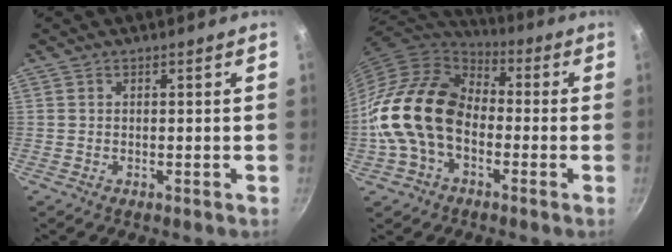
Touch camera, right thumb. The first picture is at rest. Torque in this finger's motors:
{"motor_torque": [1.04, 1.18, 1.47, -1.30, 0.28]}